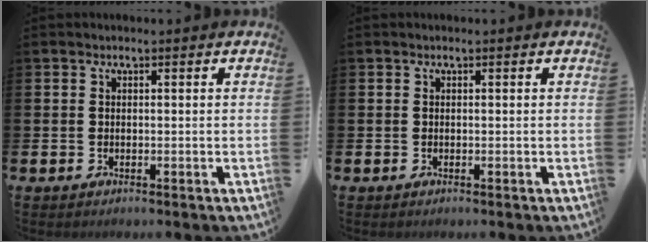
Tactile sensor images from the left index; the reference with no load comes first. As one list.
[{"total": 0.0}]